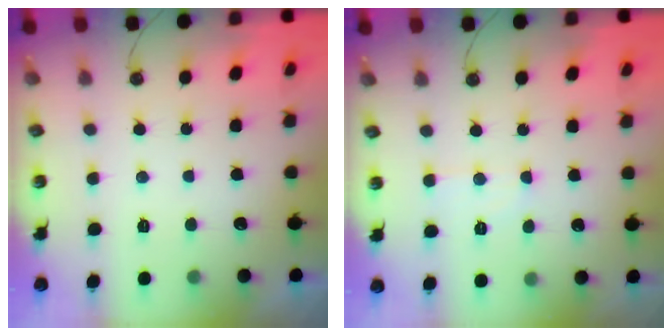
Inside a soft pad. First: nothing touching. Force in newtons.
{"total": 5.8, "press": 5.7, "slide": 0.5}